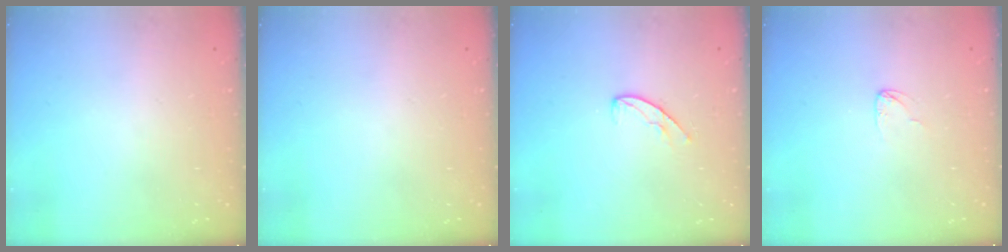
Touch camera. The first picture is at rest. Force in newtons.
{"total": 0.0}
{"total": 6.4, "press": 6.4, "slide": 0.5}
{"total": 2.6, "press": 2.6, "slide": 0.1}